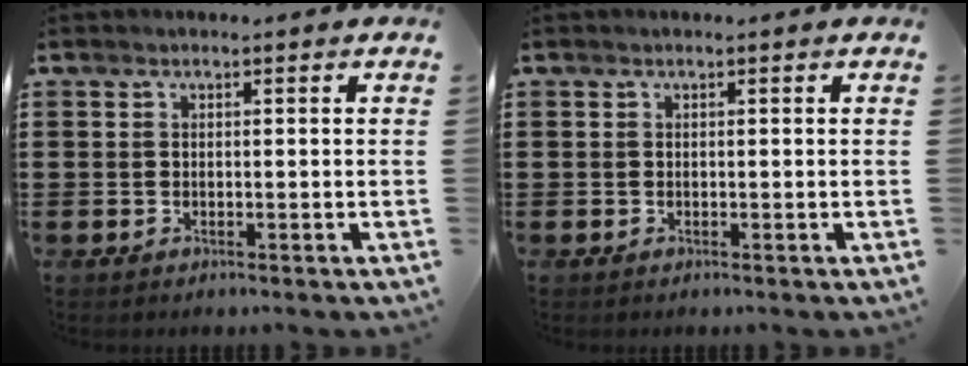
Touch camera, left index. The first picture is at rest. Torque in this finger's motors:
{"motor_torque": [-0.01, -0.01, 0.02, -0.01]}